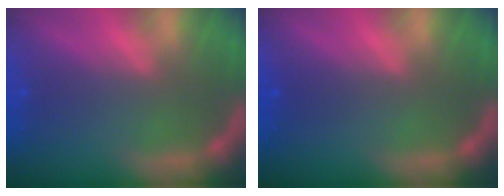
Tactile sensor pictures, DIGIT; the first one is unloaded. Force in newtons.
{"total": 1.0}